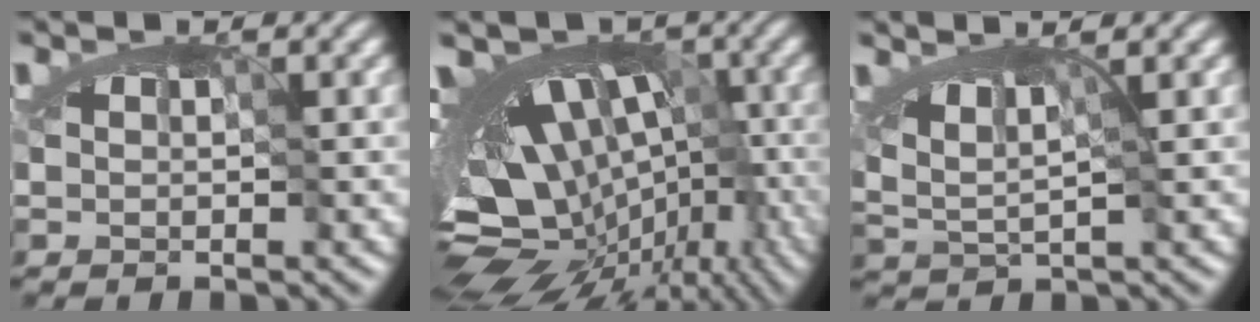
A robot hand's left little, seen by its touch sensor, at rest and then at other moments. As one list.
[{"total": 12.3, "force": [-5.7, 6.3, 8.8], "torque": [-0.075, -0.008, -0.080]}, {"total": 2.1, "force": [0.1, 0.8, 2.0], "torque": [-0.023, 0.001, -0.004]}]